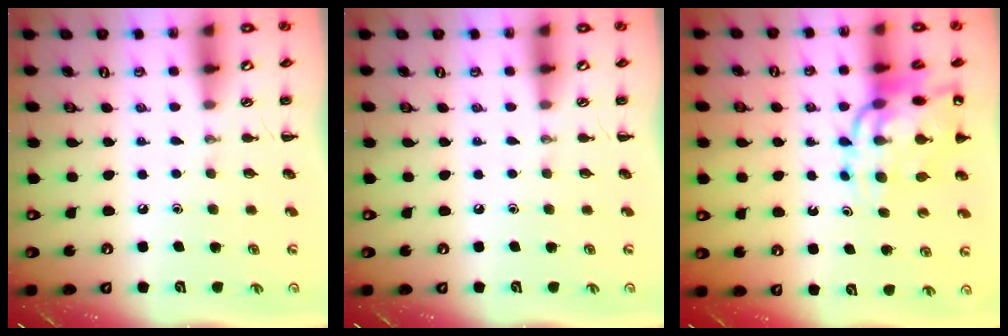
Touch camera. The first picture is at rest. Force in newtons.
{"total": 0.0}
{"total": 14.9, "press": 14.3, "slide": 4.1}